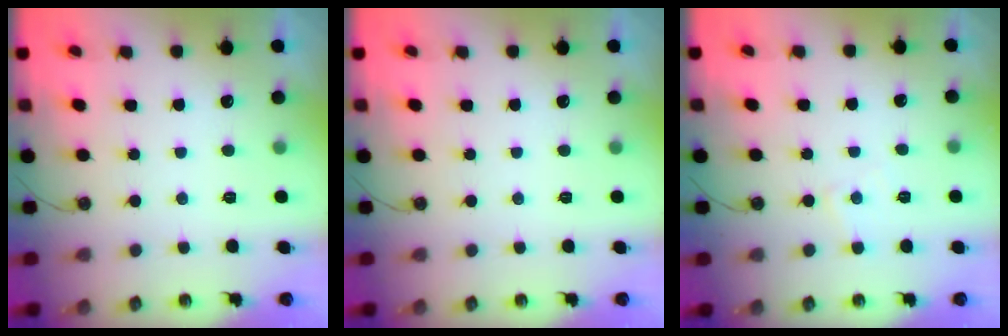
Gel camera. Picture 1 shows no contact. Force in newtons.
{"total": 0.0}
{"total": 4.4, "press": 4.4, "slide": 0.6}